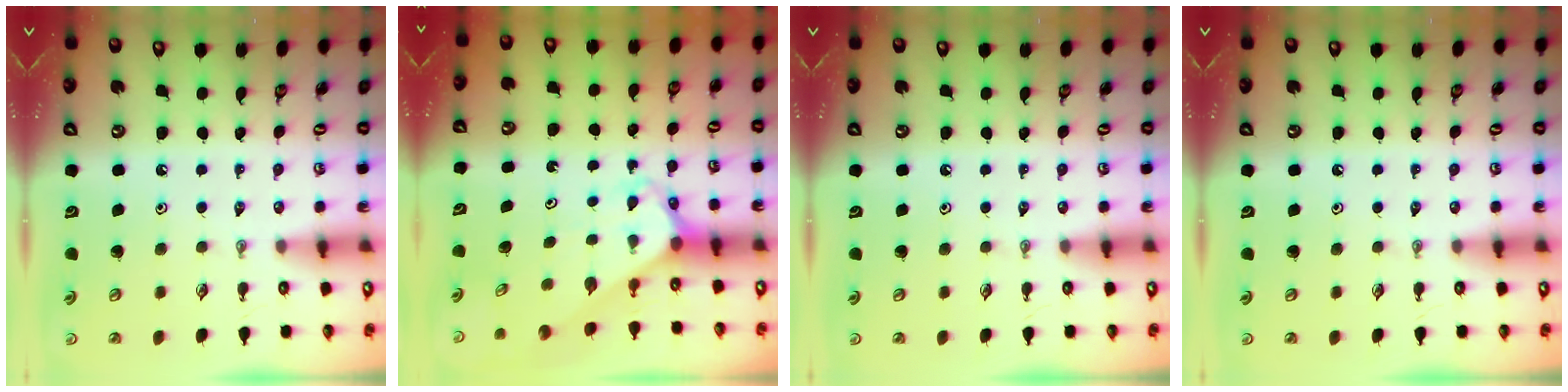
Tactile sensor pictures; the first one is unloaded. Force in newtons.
{"total": 2.8, "press": 2.8, "slide": 0.2}
{"total": 0.0}
{"total": 0.0}